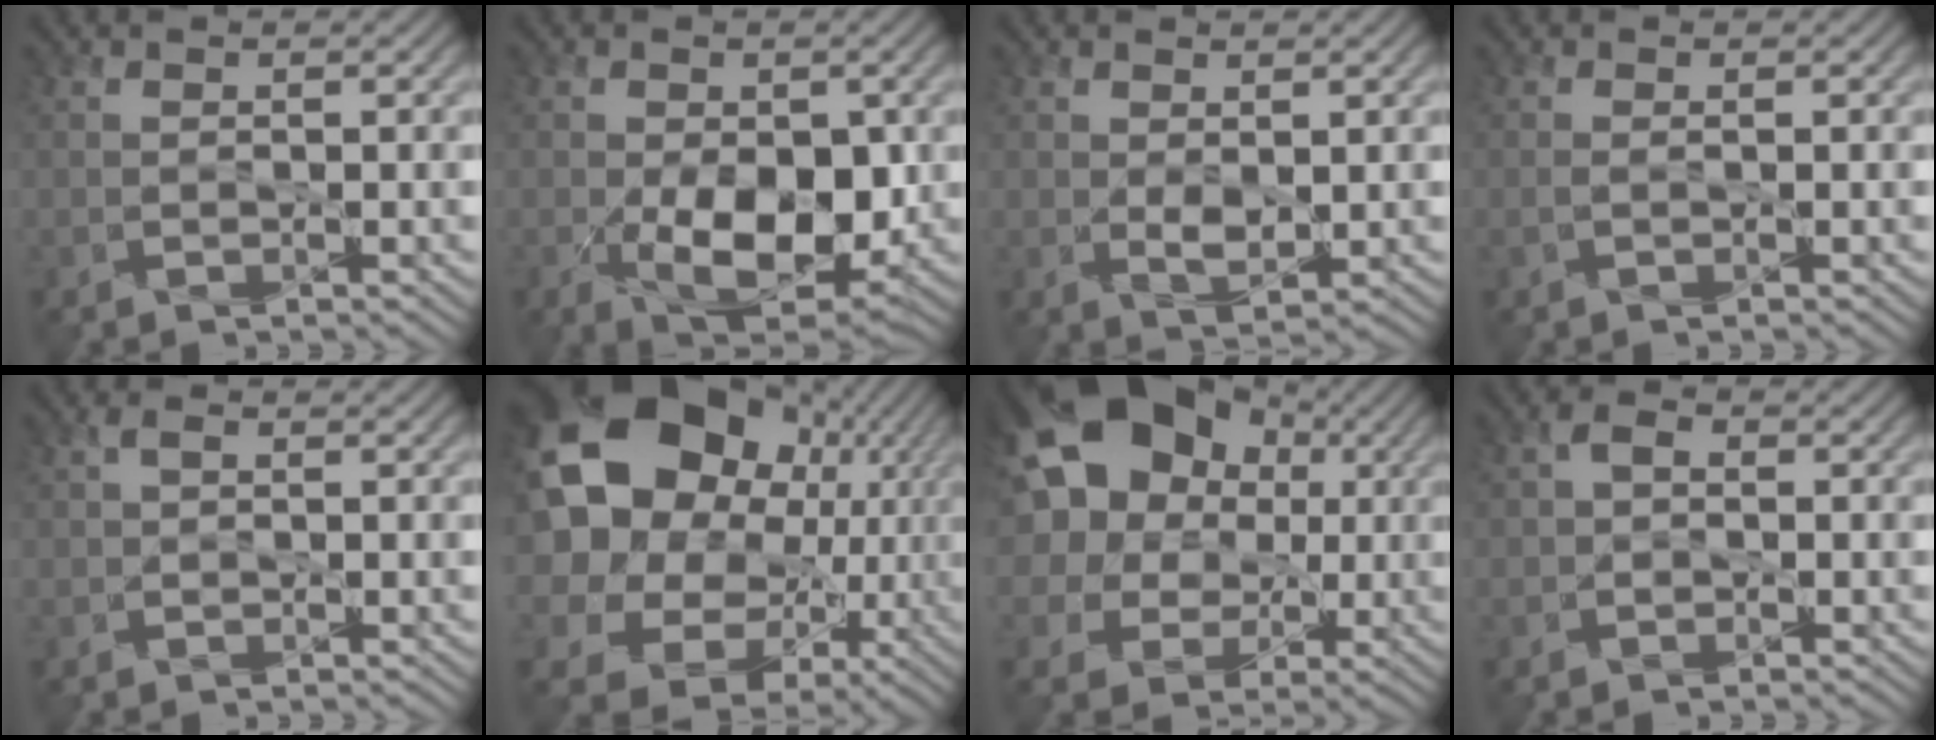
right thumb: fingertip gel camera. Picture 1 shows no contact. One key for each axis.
{"total": 9.0, "fx": -1.8, "fy": 5.3, "fz": 7.1, "tx": -0.128, "ty": -0.024, "tz": -0.019}
{"total": 1.8, "fx": 0.6, "fy": 1.1, "fz": 1.3, "tx": -0.031, "ty": -0.005, "tz": 0.017}
{"total": 0.5, "fx": -0.1, "fy": -0.1, "fz": 0.5, "tx": -0.015, "ty": 0.002, "tz": -0.002}
{"total": 0.9, "fx": 0.3, "fy": 0.7, "fz": 0.5, "tx": -0.012, "ty": 0.006, "tz": 0.002}
{"total": 24.1, "fx": 6.6, "fy": 19.7, "fz": 12.1, "tx": -0.316, "ty": 0.000, "tz": 0.128}
{"total": 20.9, "fx": 6.6, "fy": 17.2, "fz": 10.0, "tx": -0.238, "ty": 0.057, "tz": 0.090}
{"total": 1.7, "fx": -0.2, "fy": 1.5, "fz": 0.8, "tx": -0.018, "ty": 0.008, "tz": -0.012}